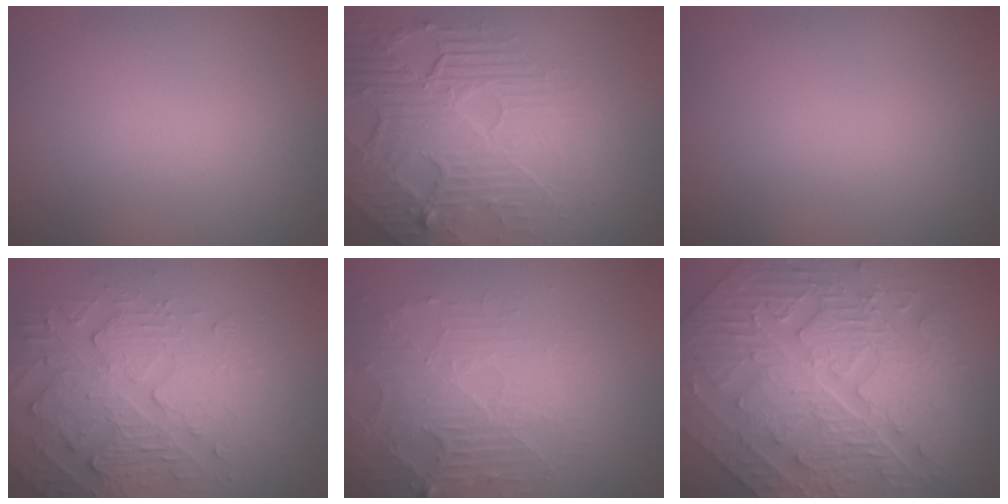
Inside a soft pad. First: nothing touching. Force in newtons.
{"total": 8.7, "press": 5.9, "slide": 6.4}
{"total": 0.0}
{"total": 4.8, "press": 4.2, "slide": 2.4}
{"total": 4.0, "press": 3.6, "slide": 1.7}
{"total": 10.9, "press": 7.7, "slide": 7.8}